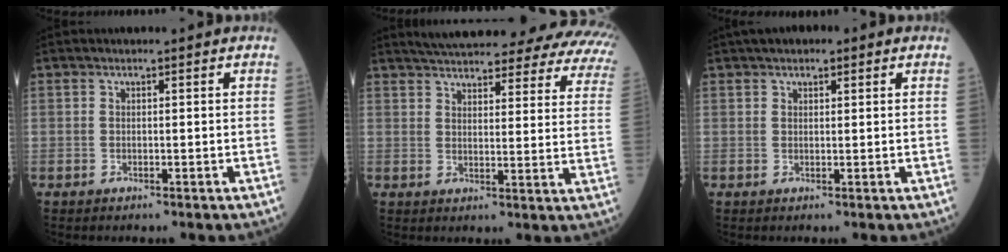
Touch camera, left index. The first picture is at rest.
{"total": 27.1, "force": [23.4, 5.2, 12.6], "torque": [-0.185, -0.038, 0.264]}
{"total": 3.2, "force": [2.1, 1.5, 1.9], "torque": [-0.030, 0.019, 0.030]}